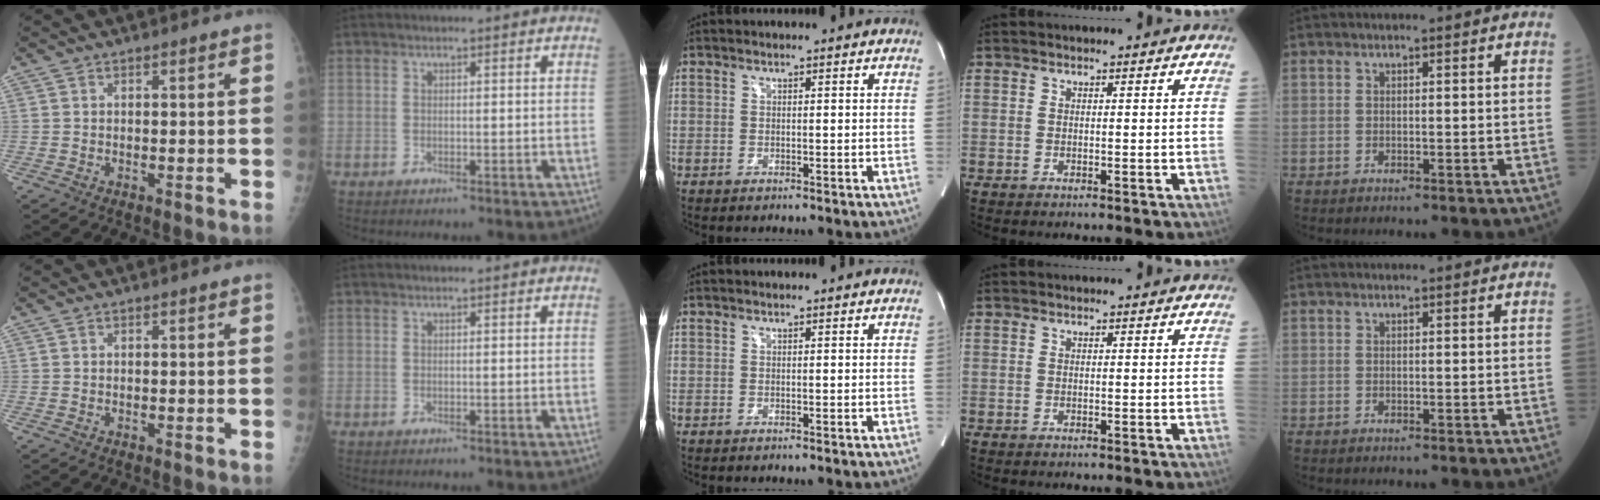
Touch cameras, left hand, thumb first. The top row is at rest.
{}